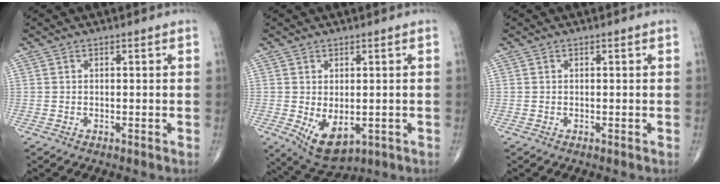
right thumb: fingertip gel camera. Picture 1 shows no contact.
{"total": 7.8, "force": [-1.5, 4.5, 6.2], "torque": [-0.091, -0.010, -0.004]}
{"total": 0.0}